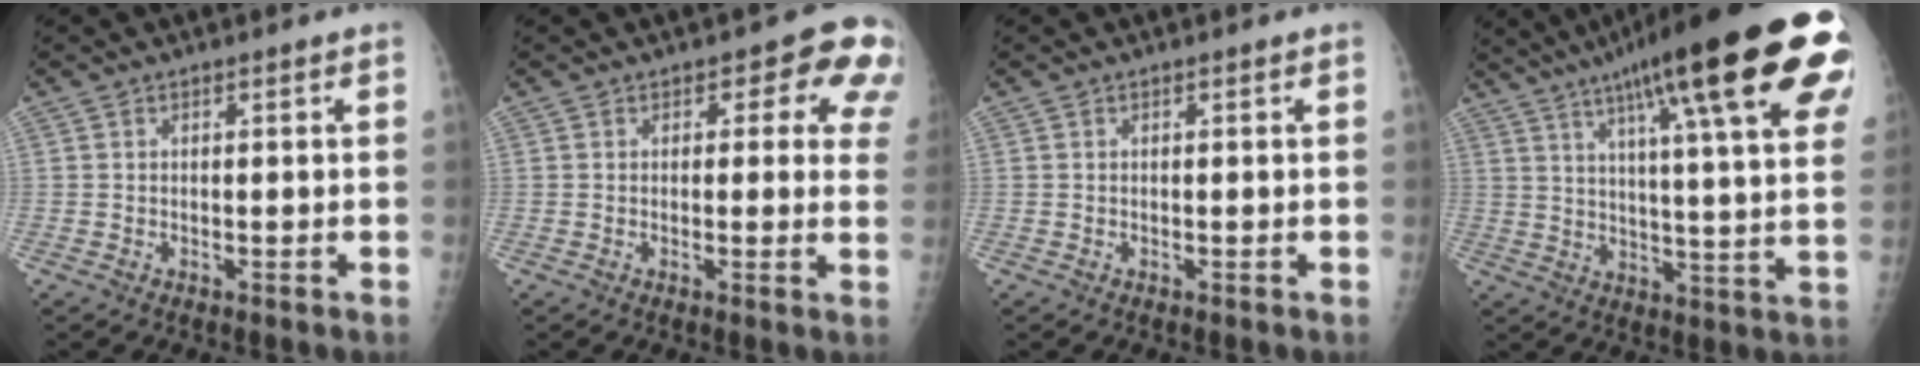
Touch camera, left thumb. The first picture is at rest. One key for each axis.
{"total": 8.4, "fx": 3.5, "fy": 4.7, "fz": 6.0, "tx": -0.018, "ty": -0.009, "tz": 0.021}
{"total": 0.0}
{"total": 28.9, "fx": 14.9, "fy": 5.2, "fz": 24.2, "tx": -0.307, "ty": -0.010, "tz": 0.210}